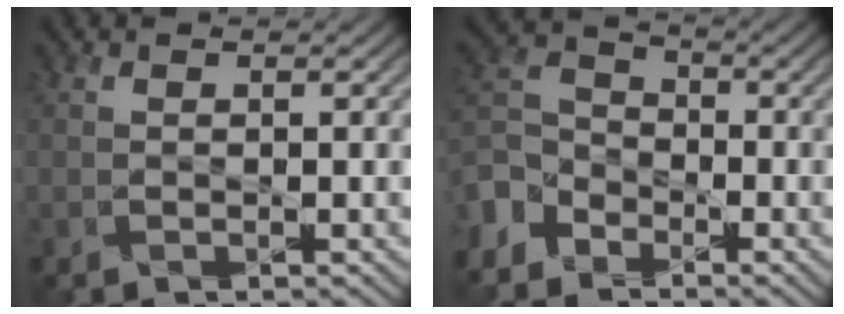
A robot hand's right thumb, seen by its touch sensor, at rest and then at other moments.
{"total": 5.9, "force": [-4.3, 3.7, 1.7], "torque": [-0.053, -0.004, -0.112]}